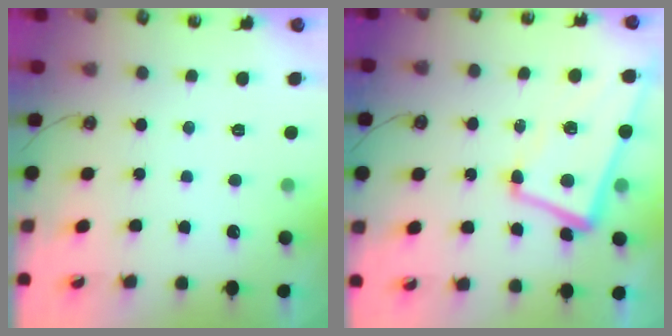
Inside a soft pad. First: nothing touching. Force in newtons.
{"total": 2.8, "press": 2.1, "slide": 1.9}